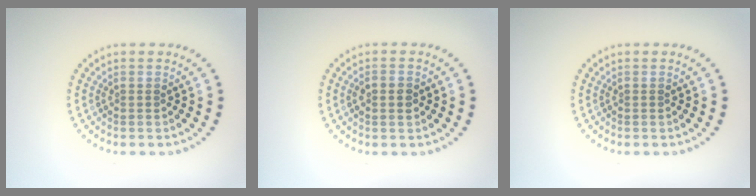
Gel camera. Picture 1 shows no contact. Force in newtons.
{"total": 1.4, "press": 1.4, "slide": 0.2}
{"total": 0.0}